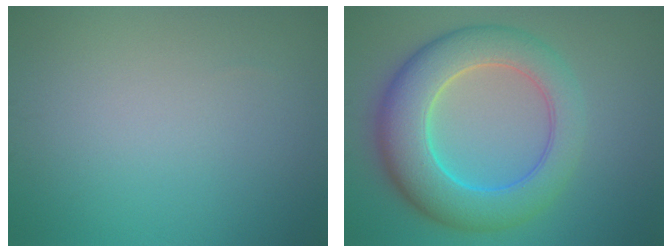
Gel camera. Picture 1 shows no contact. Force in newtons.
{"total": 9.0, "press": 9.0, "slide": 0.4}